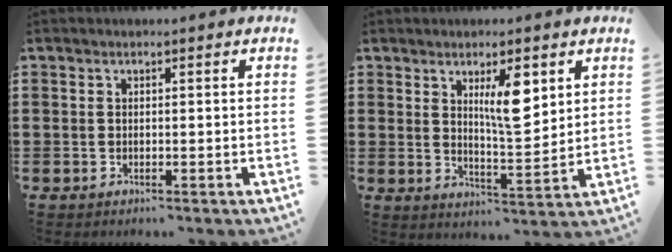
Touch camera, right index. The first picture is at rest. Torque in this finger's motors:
{"motor_torque": [0.26, 0.11, 0.24, 0.09]}